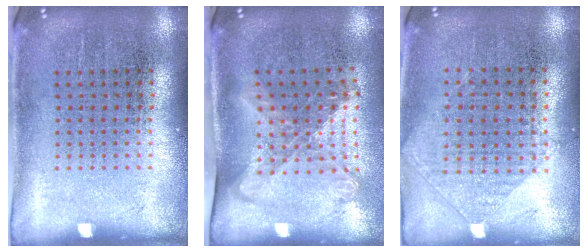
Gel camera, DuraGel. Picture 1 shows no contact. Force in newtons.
{"total": 1.7, "press": 1.4, "slide": 1.1}
{"total": 0.9, "press": 0.8, "slide": 0.3}